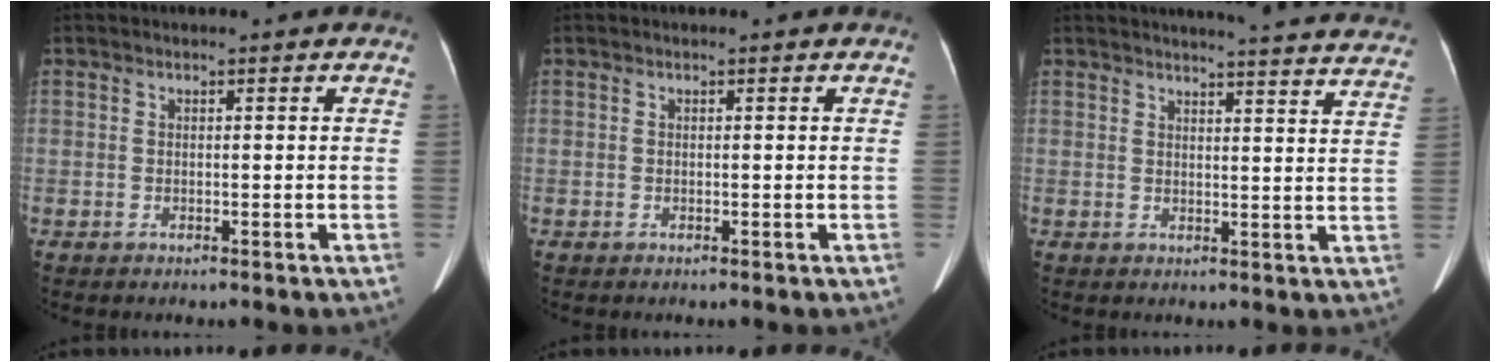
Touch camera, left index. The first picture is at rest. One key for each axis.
{"total": 0.0}
{"total": 22.3, "fx": 21.4, "fy": 1.3, "fz": 6.1, "tx": -0.066, "ty": -0.068, "tz": 0.232}